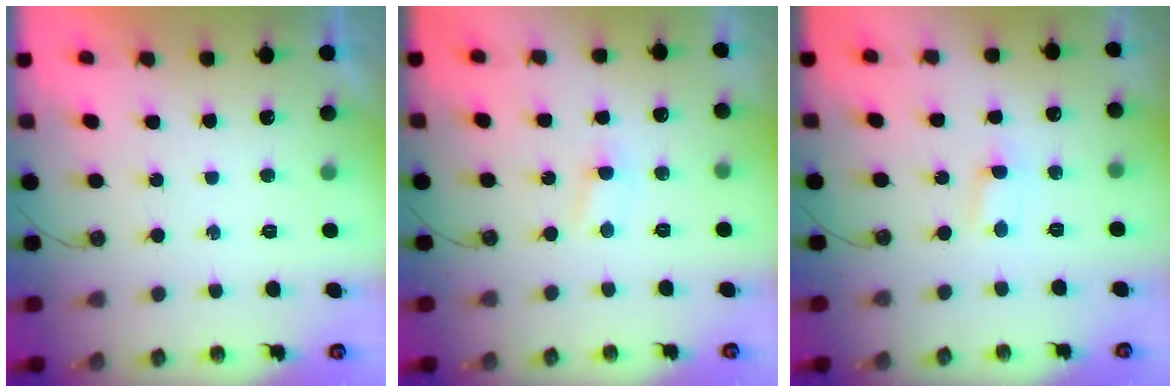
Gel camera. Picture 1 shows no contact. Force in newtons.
{"total": 2.8, "press": 2.8, "slide": 0.4}
{"total": 0.8, "press": 0.8, "slide": 0.1}